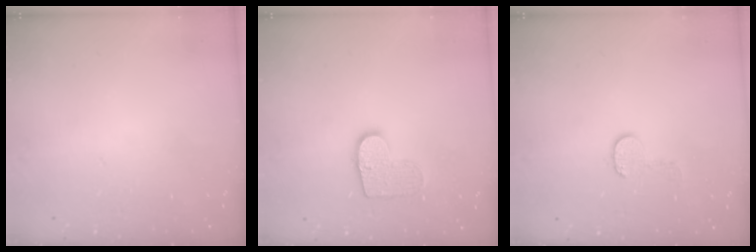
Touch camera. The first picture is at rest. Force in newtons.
{"total": 10.0, "press": 10.0, "slide": 0.5}
{"total": 5.9, "press": 5.9, "slide": 0.4}